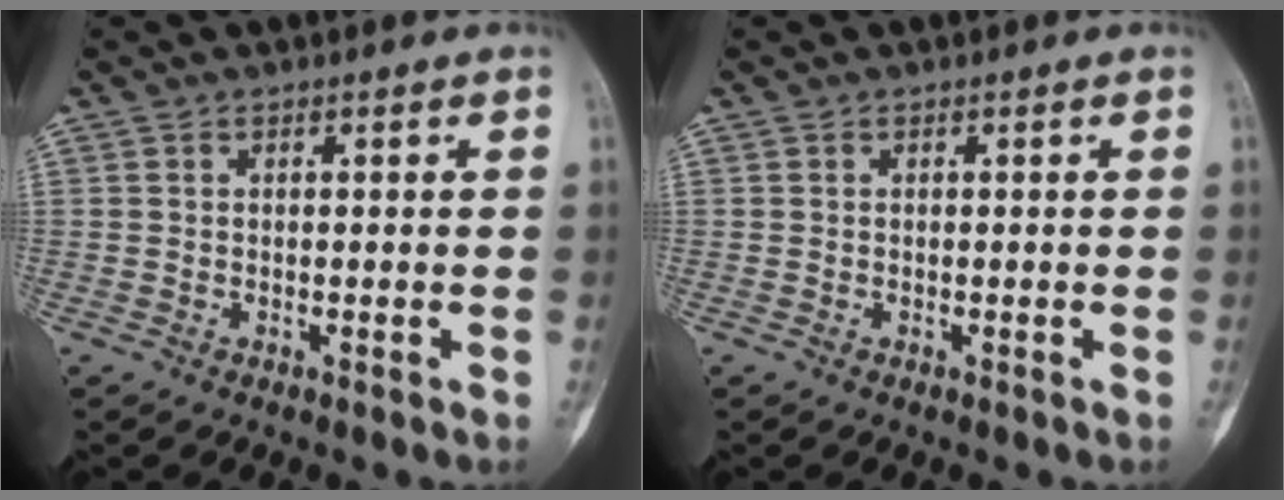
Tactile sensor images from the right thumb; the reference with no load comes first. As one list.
[{"total": 0.0}]